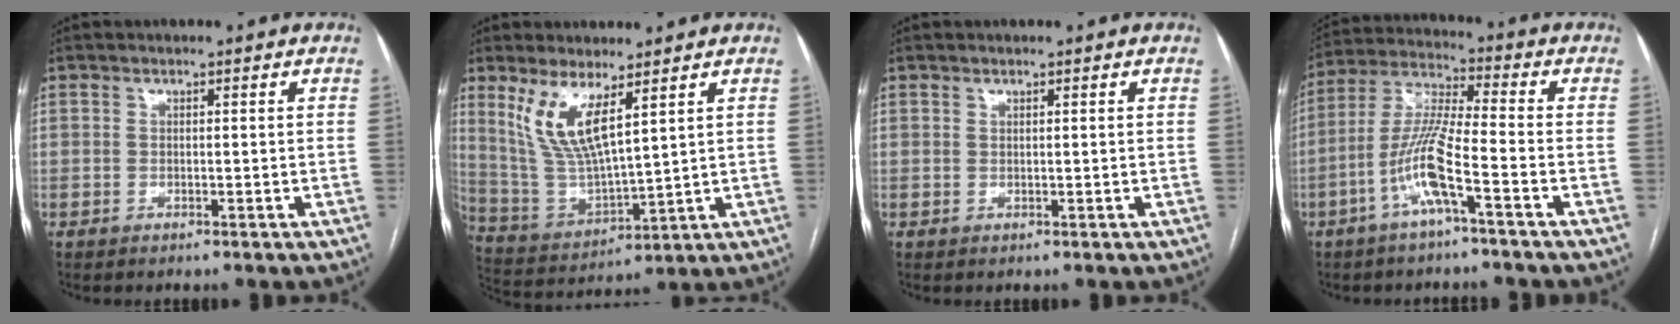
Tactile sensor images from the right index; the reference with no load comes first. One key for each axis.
{"total": 10.2, "fx": 5.4, "fy": 2.1, "fz": 8.4, "tx": -0.184, "ty": -0.011, "tz": 0.121}
{"total": 0.0}
{"total": 10.0, "fx": -4.3, "fy": 0.3, "fz": 9.0, "tx": -0.192, "ty": 0.007, "tz": -0.089}